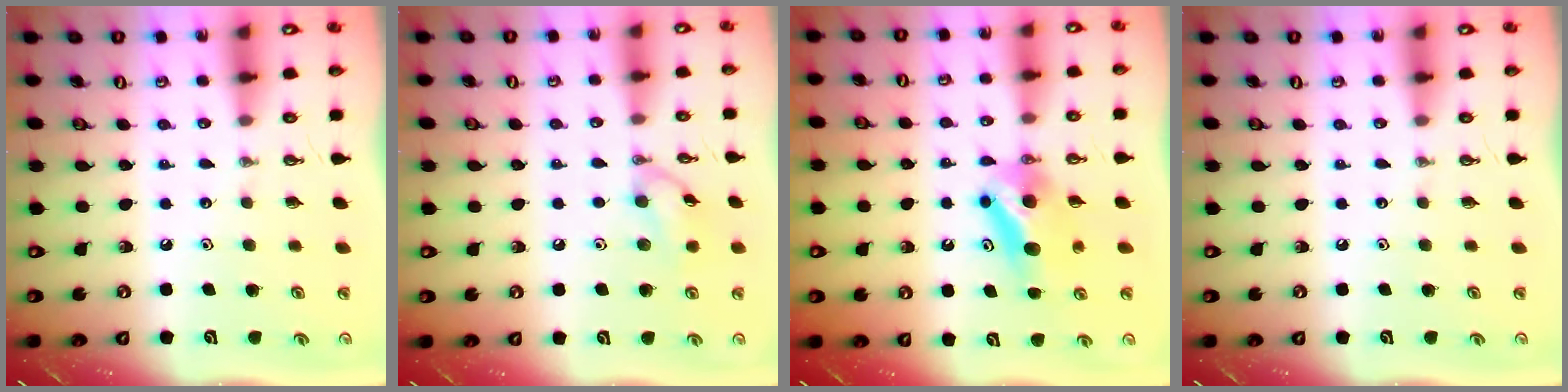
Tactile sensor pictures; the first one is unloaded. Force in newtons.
{"total": 9.1, "press": 9.1, "slide": 0.4}
{"total": 7.9, "press": 5.4, "slide": 5.7}
{"total": 0.0}